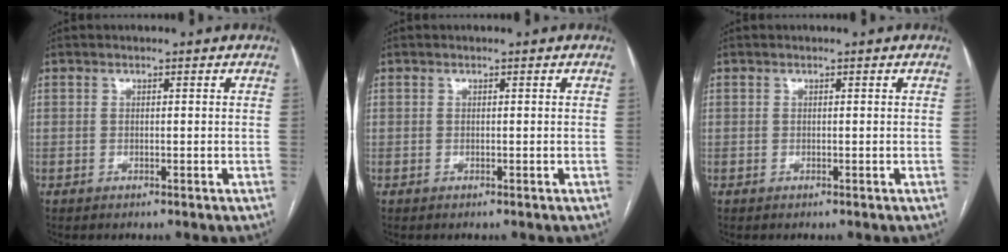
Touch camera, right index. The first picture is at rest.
{"total": 0.0}
{"total": 0.0}